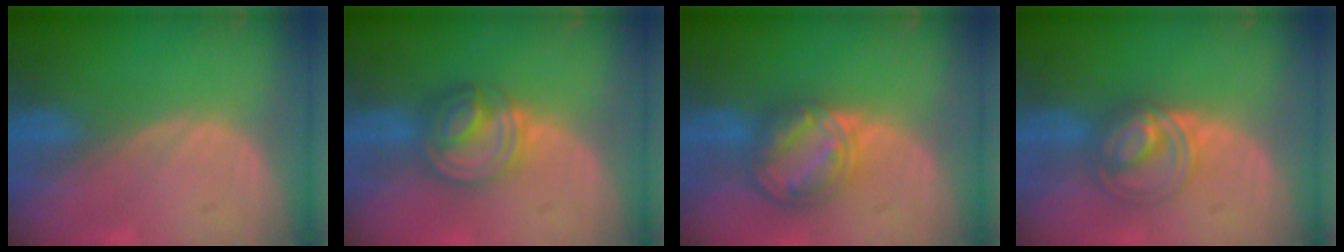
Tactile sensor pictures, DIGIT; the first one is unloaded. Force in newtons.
{"total": 7.0, "press": 6.3, "slide": 3.1}
{"total": 8.2, "press": 7.0, "slide": 4.3}
{"total": 5.8, "press": 5.8, "slide": 0.2}